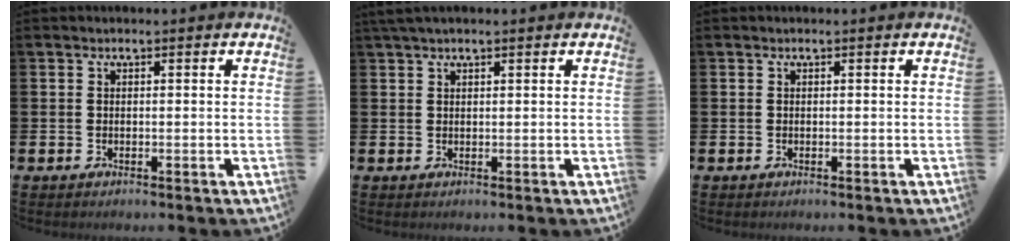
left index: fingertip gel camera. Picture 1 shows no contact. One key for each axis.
{"total": 1.7, "fx": 1.3, "fy": 0.2, "fz": 1.0, "tx": -0.013, "ty": 0.000, "tz": 0.022}
{"total": 0.0}